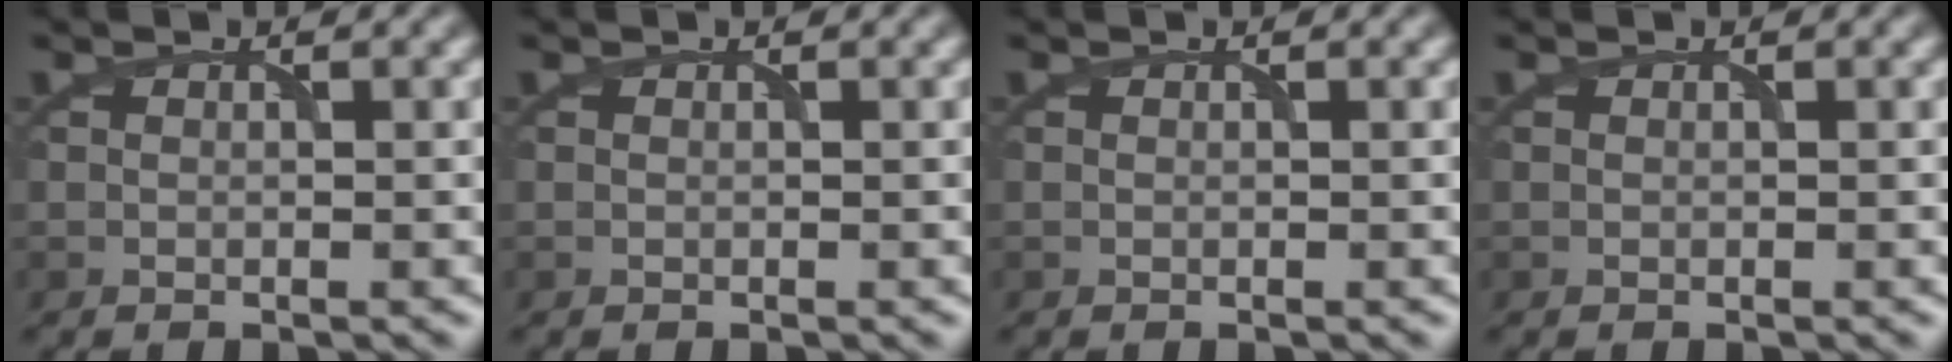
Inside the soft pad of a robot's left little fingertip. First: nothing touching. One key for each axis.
{"total": 0.0}
{"total": 0.0}
{"total": 0.0}